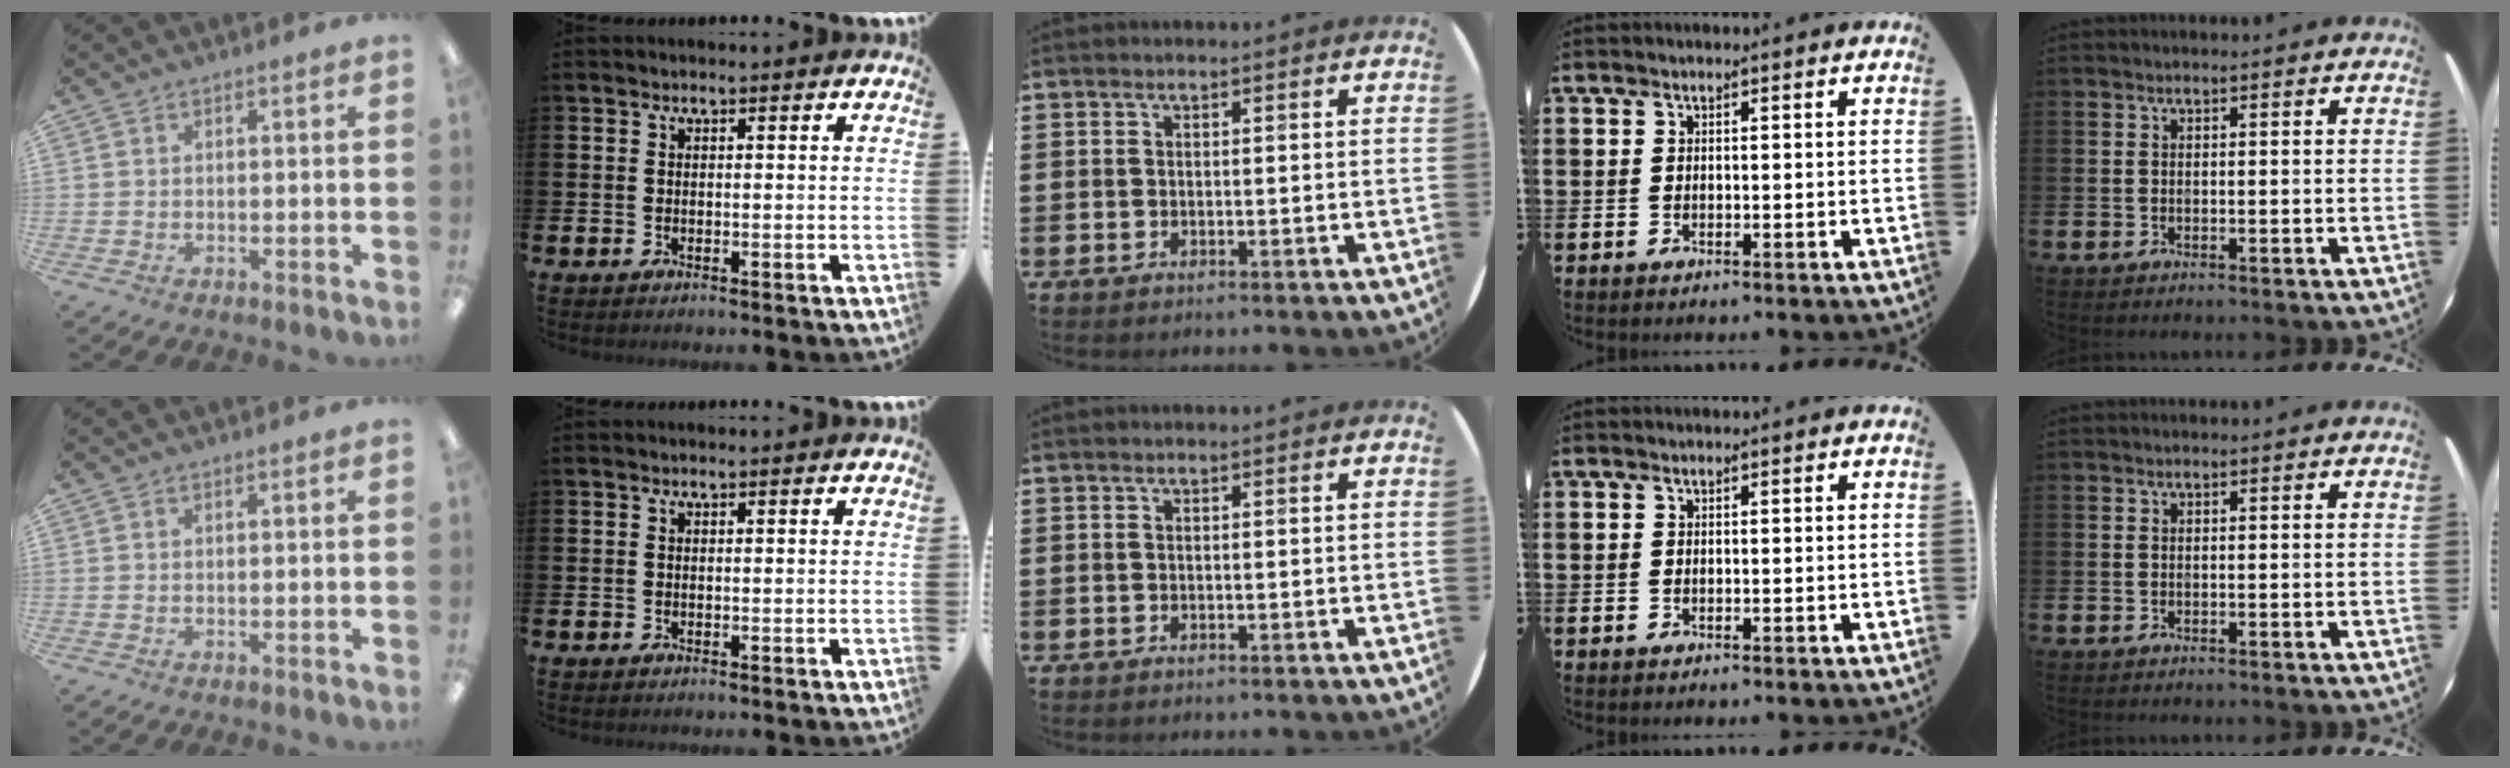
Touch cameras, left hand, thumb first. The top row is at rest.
{}